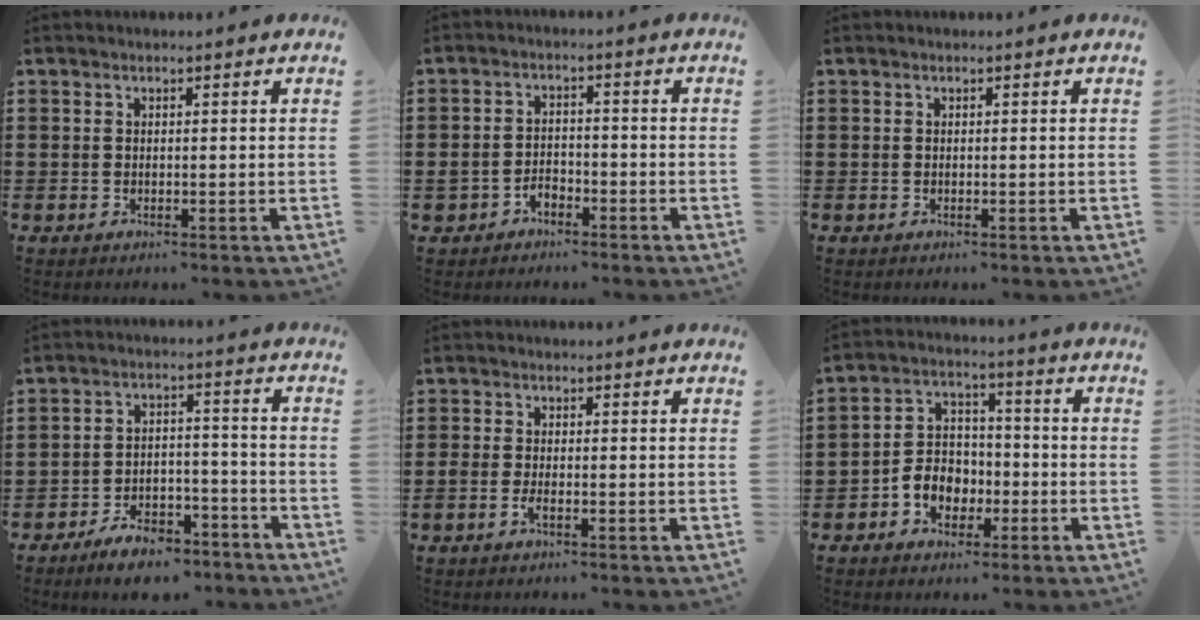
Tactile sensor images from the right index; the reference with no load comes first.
{"total": 2.9, "force": [-2.3, 1.7, 0.7], "torque": [-0.027, 0.003, -0.051]}
{"total": 0.0}
{"total": 6.7, "force": [-5.9, 1.9, 2.5], "torque": [-0.040, 0.019, -0.110]}
{"total": 1.7, "force": [-1.0, 0.6, 1.3], "torque": [-0.031, -0.002, -0.021]}
{"total": 5.8, "force": [-2.5, 4.8, 2.0], "torque": [-0.053, 0.014, -0.049]}